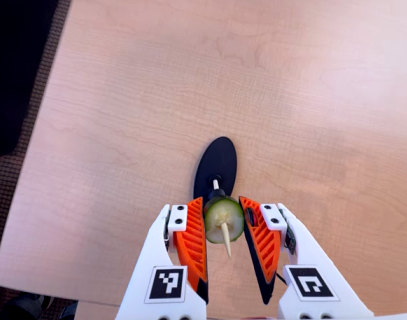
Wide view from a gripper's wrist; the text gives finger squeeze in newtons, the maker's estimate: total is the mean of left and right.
{"total": 9.6, "left": 9.9, "right": 9.3}